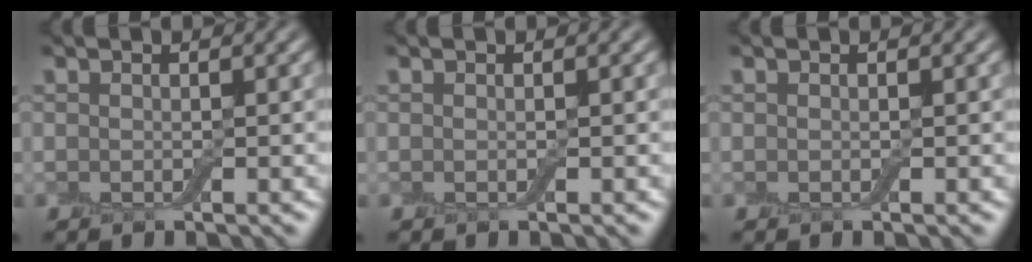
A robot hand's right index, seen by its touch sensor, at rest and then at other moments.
{"total": 0.0}
{"total": 0.0}